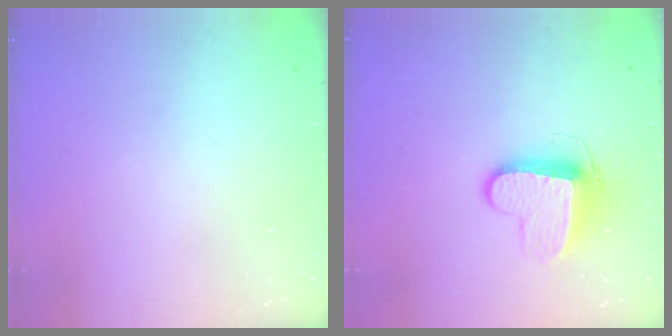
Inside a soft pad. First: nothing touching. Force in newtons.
{"total": 10.3, "press": 10.3, "slide": 0.4}